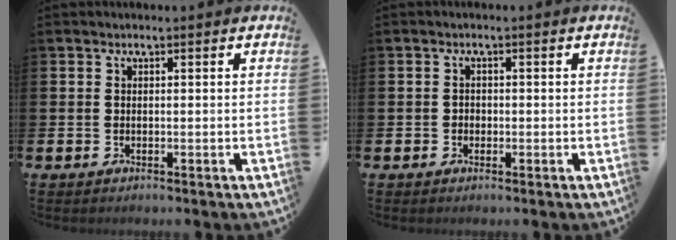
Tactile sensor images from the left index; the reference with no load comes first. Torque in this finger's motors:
{"motor_torque": [0.04, 0.01, -0.01, 0.02]}